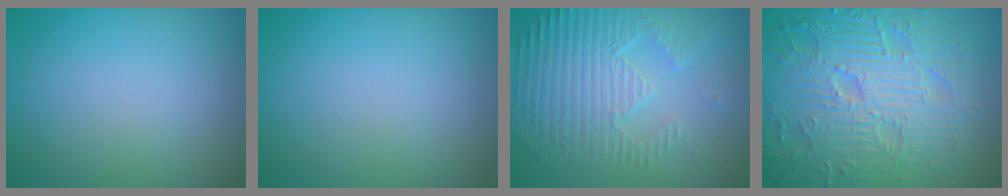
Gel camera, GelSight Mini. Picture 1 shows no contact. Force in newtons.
{"total": 0.0}
{"total": 5.4, "press": 3.6, "slide": 4.0}
{"total": 9.4, "press": 6.8, "slide": 6.4}